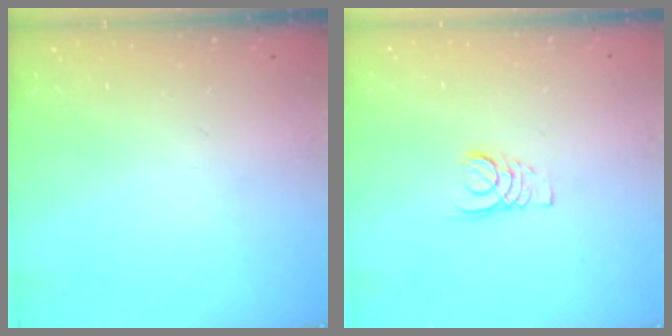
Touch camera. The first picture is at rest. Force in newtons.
{"total": 3.4, "press": 3.4, "slide": 0.5}